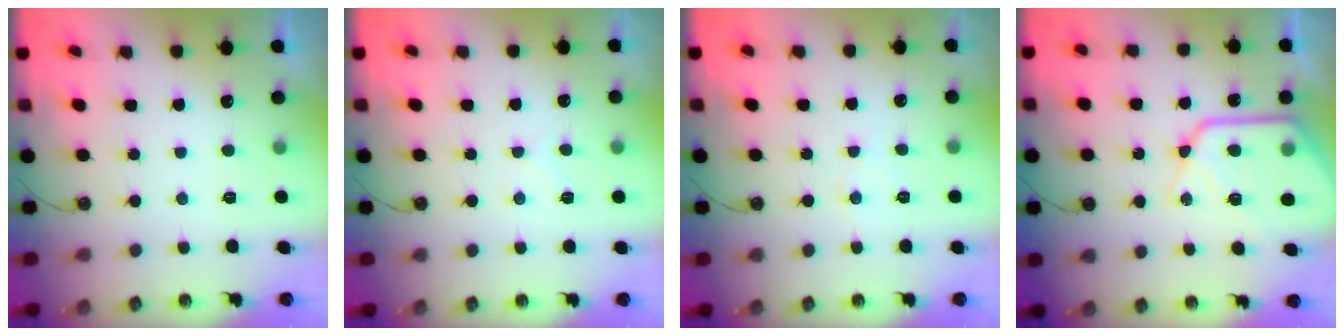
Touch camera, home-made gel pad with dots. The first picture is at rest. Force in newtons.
{"total": 5.6, "press": 5.5, "slide": 0.7}
{"total": 4.9, "press": 4.8, "slide": 0.7}
{"total": 15.9, "press": 15.8, "slide": 1.6}